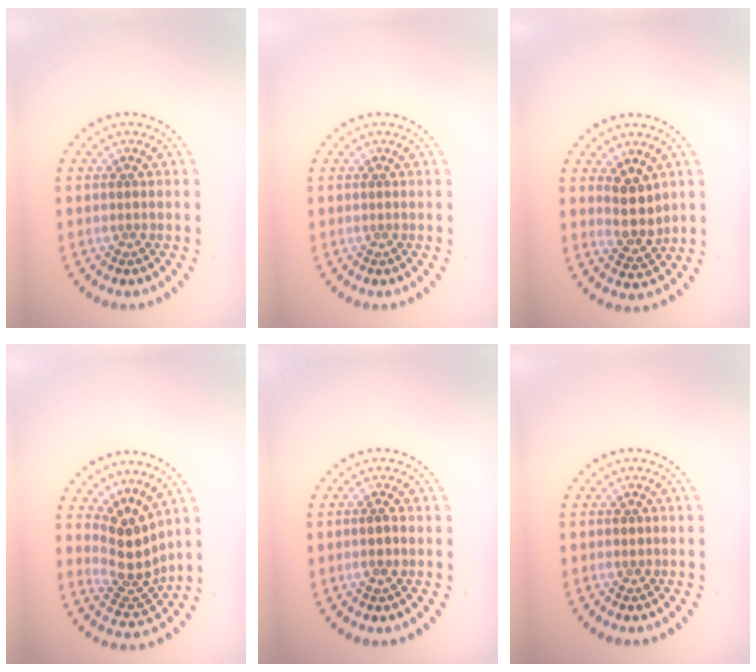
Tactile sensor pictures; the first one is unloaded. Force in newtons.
{"total": 0.0}
{"total": 2.9, "press": 2.5, "slide": 1.4}
{"total": 3.9, "press": 2.9, "slide": 2.6}
{"total": 0.9, "press": 0.8, "slide": 0.3}
{"total": 0.9, "press": 0.9, "slide": 0.2}